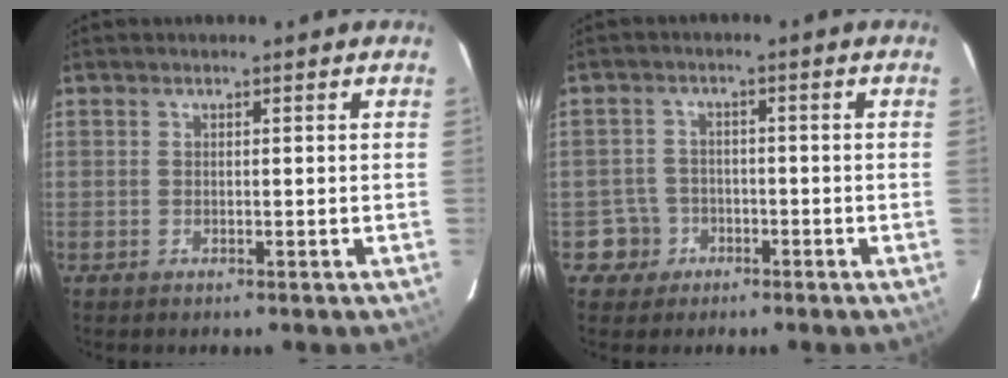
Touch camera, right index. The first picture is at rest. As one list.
[{"total": 4.5, "force": [-2.0, 4.0, -0.2], "torque": [0.001, 0.021, -0.034]}]